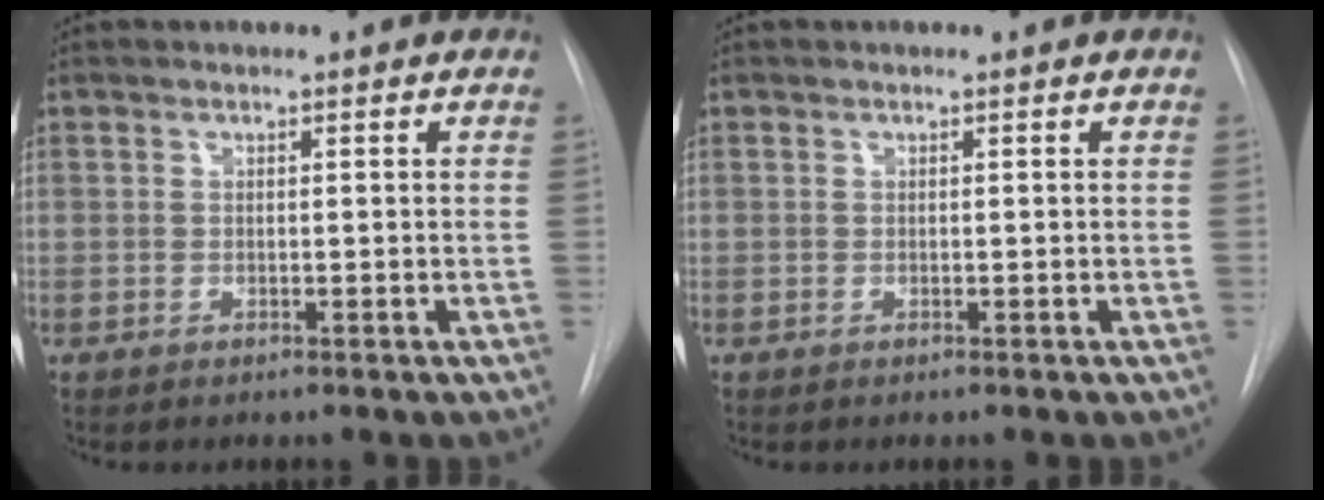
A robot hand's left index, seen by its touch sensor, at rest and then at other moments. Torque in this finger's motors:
{"motor_torque": [0.00, 0.00, 0.01, 0.00]}